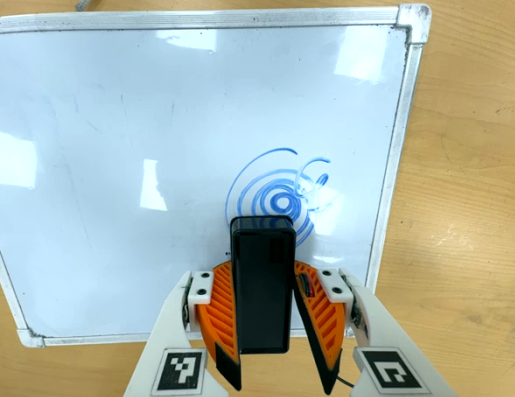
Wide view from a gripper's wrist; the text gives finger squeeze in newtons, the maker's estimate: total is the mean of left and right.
{"total": 5.4, "left": 4.8, "right": 5.9}